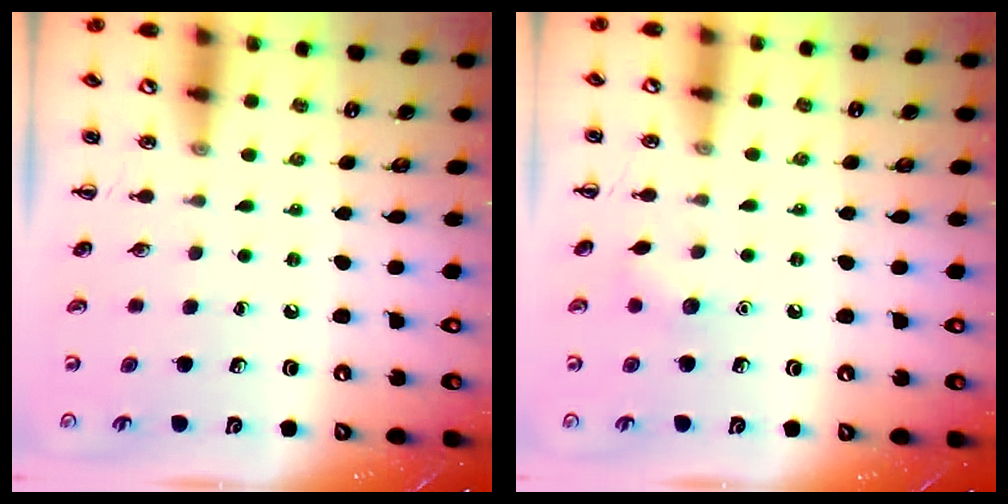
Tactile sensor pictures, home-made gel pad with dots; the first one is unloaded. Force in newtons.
{"total": 5.4, "press": 5.2, "slide": 1.6}